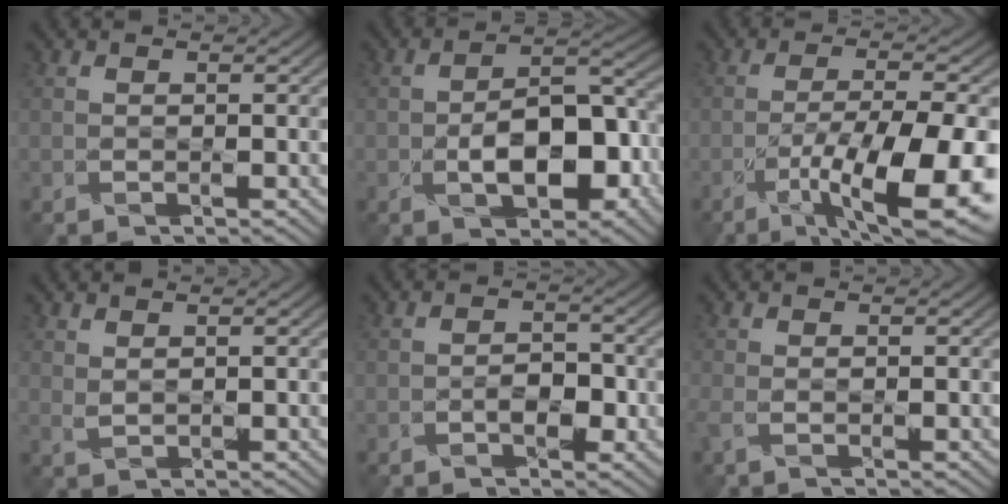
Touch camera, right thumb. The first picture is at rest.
{"total": 9.1, "force": [-3.0, 4.9, 7.1], "torque": [-0.107, -0.001, -0.048]}
{"total": 13.5, "force": [-6.6, 3.8, 11.2], "torque": [-0.197, -0.011, -0.101]}
{"total": 1.3, "force": [1.3, 0.0, -0.2], "torque": [-0.003, 0.000, 0.030]}
{"total": 2.6, "force": [-1.0, 1.6, 1.8], "torque": [-0.025, 0.005, -0.019]}
{"total": 1.2, "force": [-0.5, 0.1, 1.1], "torque": [-0.029, -0.002, -0.011]}